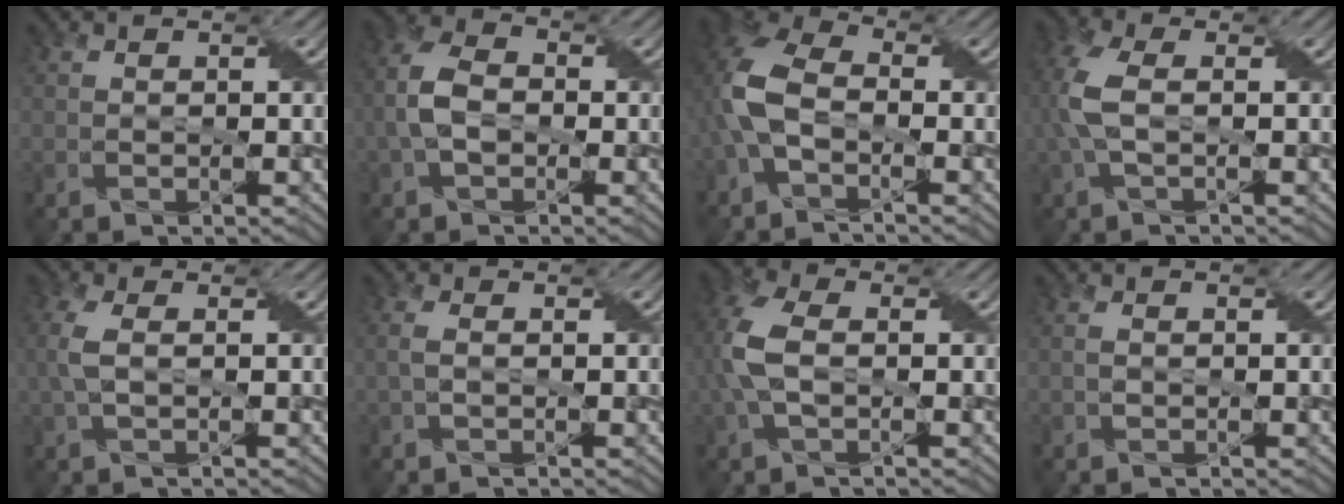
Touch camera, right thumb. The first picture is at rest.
{"total": 6.2, "force": [-0.9, 4.2, 4.5], "torque": [-0.116, 0.007, -0.026]}
{"total": 7.6, "force": [-1.6, 4.5, 5.9], "torque": [-0.152, 0.007, -0.048]}
{"total": 5.9, "force": [0.5, 3.0, 5.1], "torque": [-0.147, 0.010, 0.005]}
{"total": 3.4, "force": [0.3, 1.6, 3.0], "torque": [-0.088, 0.009, 0.004]}
{"total": 1.8, "force": [0.0, 0.8, 1.6], "torque": [-0.046, 0.003, -0.001]}
{"total": 6.9, "force": [0.2, 4.0, 5.7], "torque": [-0.160, 0.011, -0.004]}
{"total": 1.1, "force": [-0.2, 0.7, 0.9], "torque": [-0.020, 0.002, 0.001]}